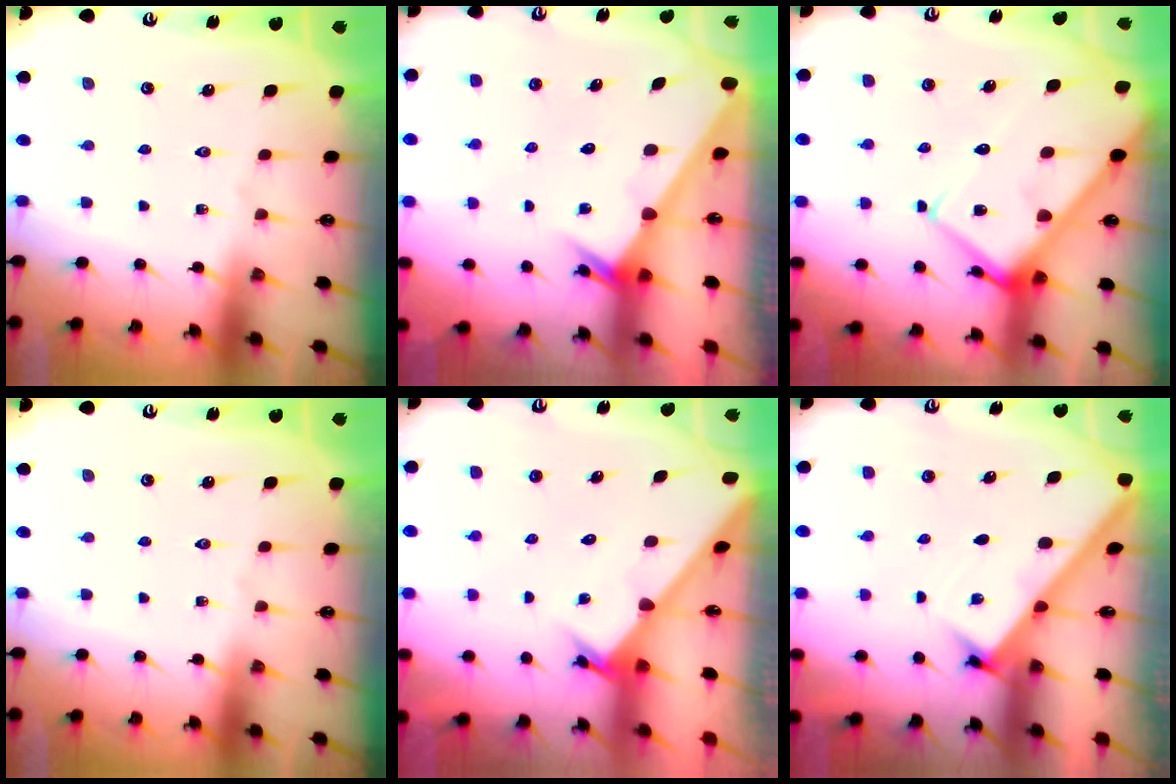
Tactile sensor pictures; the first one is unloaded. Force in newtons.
{"total": 2.3, "press": 2.3, "slide": 0.1}
{"total": 13.8, "press": 13.8, "slide": 1.2}
{"total": 0.0}
{"total": 2.7, "press": 2.7, "slide": 0.2}
{"total": 2.5, "press": 2.5, "slide": 0.3}